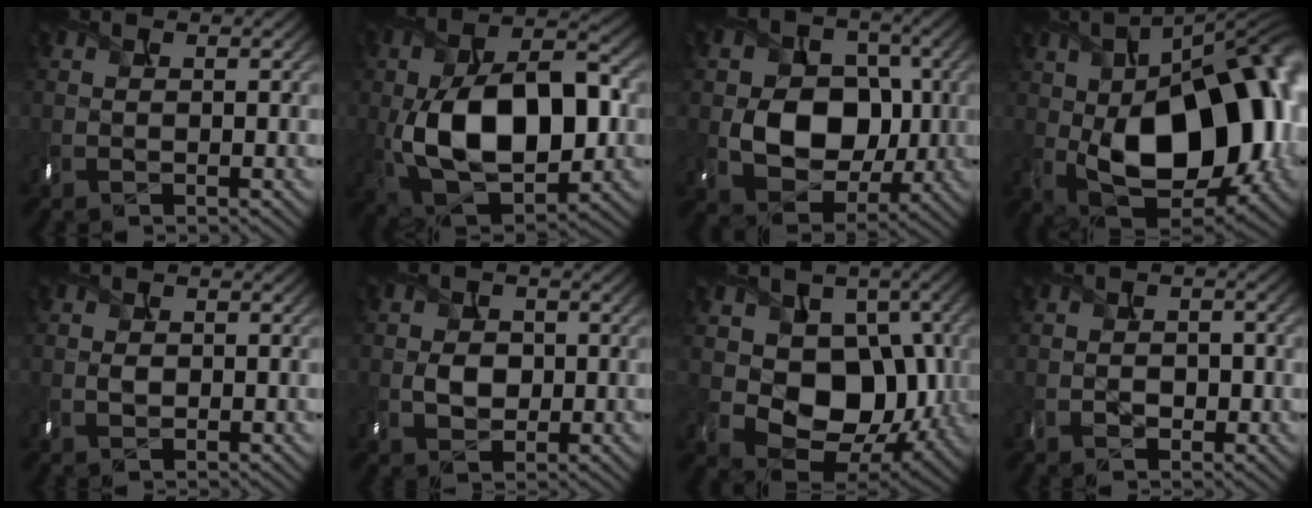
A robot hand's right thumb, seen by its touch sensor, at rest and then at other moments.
{"total": 15.1, "force": [-0.7, 8.9, 12.2], "torque": [-0.212, 0.005, -0.011]}
{"total": 9.0, "force": [-0.9, 7.2, 5.3], "torque": [-0.102, -0.015, -0.015]}
{"total": 21.5, "force": [-1.7, 12.5, 17.4], "torque": [-0.271, -0.021, -0.028]}
{"total": 0.7, "force": [-0.2, 0.7, 0.3], "torque": [-0.010, -0.002, 0.003]}
{"total": 2.5, "force": [-0.4, 2.2, 1.2], "torque": [-0.027, -0.009, -0.003]}
{"total": 11.0, "force": [0.2, 8.5, 7.0], "torque": [-0.119, -0.028, 0.012]}
{"total": 2.7, "force": [-0.8, 2.0, 1.7], "torque": [-0.034, -0.009, 0.001]}